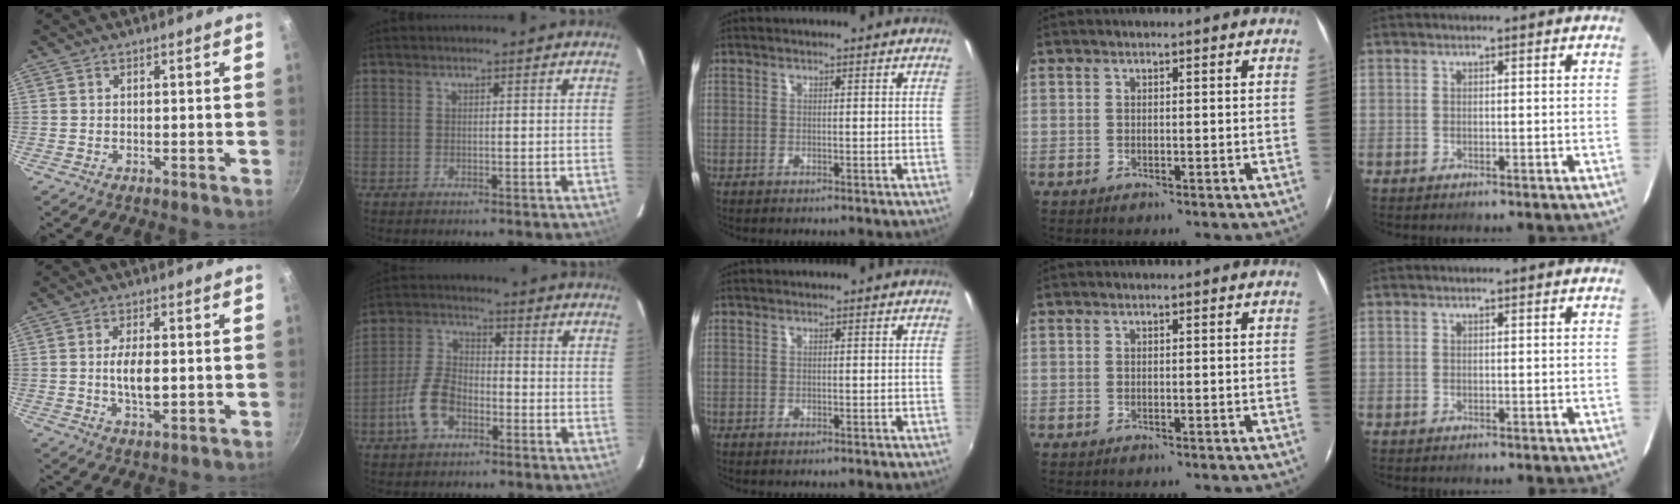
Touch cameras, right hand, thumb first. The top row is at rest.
{"thumb": {"total": 6.0, "force": [-0.2, 2.6, 5.4], "torque": [-0.096, 0.000, -0.004]}, "index": {"total": 8.9, "force": [-4.3, 5.3, 5.7], "torque": [-0.125, 0.017, -0.081]}}